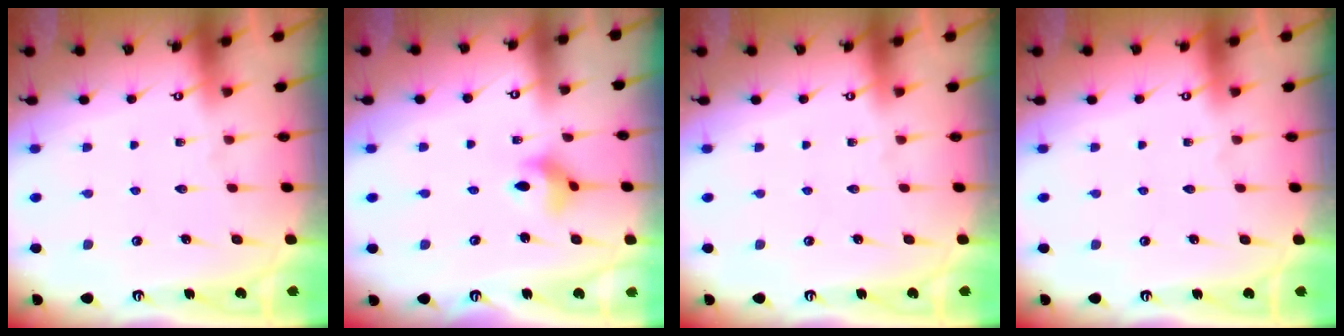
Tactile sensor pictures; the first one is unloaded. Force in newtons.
{"total": 4.3, "press": 4.2, "slide": 0.6}
{"total": 0.0}
{"total": 0.0}